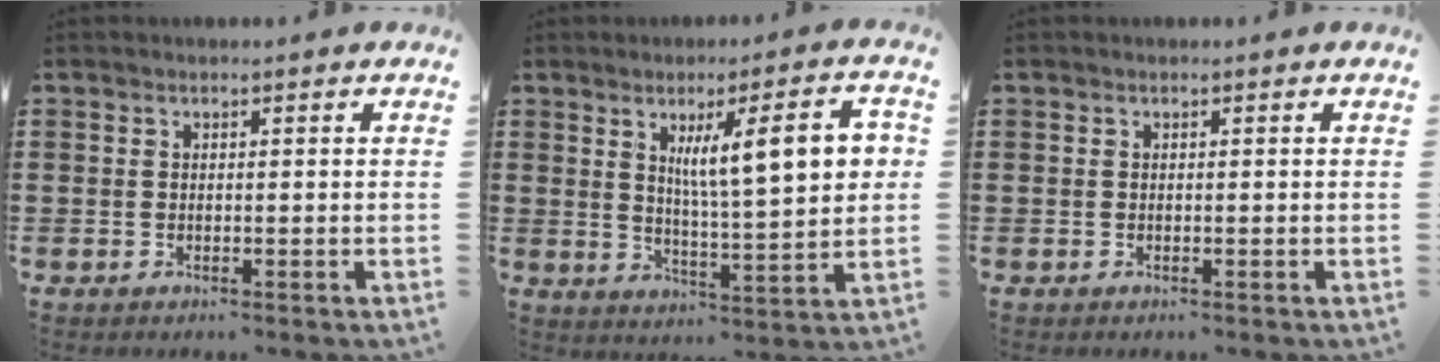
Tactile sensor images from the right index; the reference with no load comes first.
{"total": 10.7, "force": [3.6, 1.8, 10.0], "torque": [-0.167, 0.000, 0.052]}
{"total": 0.0}